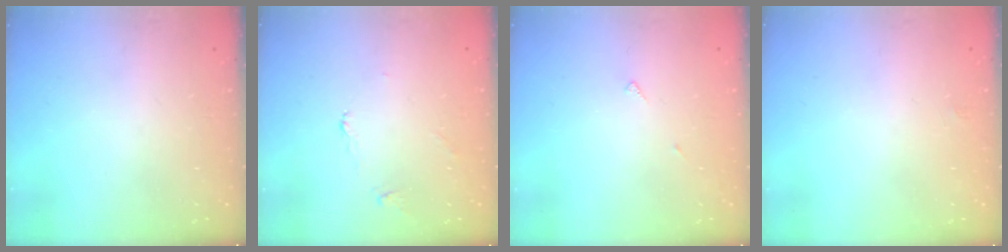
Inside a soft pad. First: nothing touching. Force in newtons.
{"total": 1.9, "press": 1.8, "slide": 0.3}
{"total": 3.7, "press": 3.7, "slide": 0.3}
{"total": 1.9, "press": 1.9, "slide": 0.3}